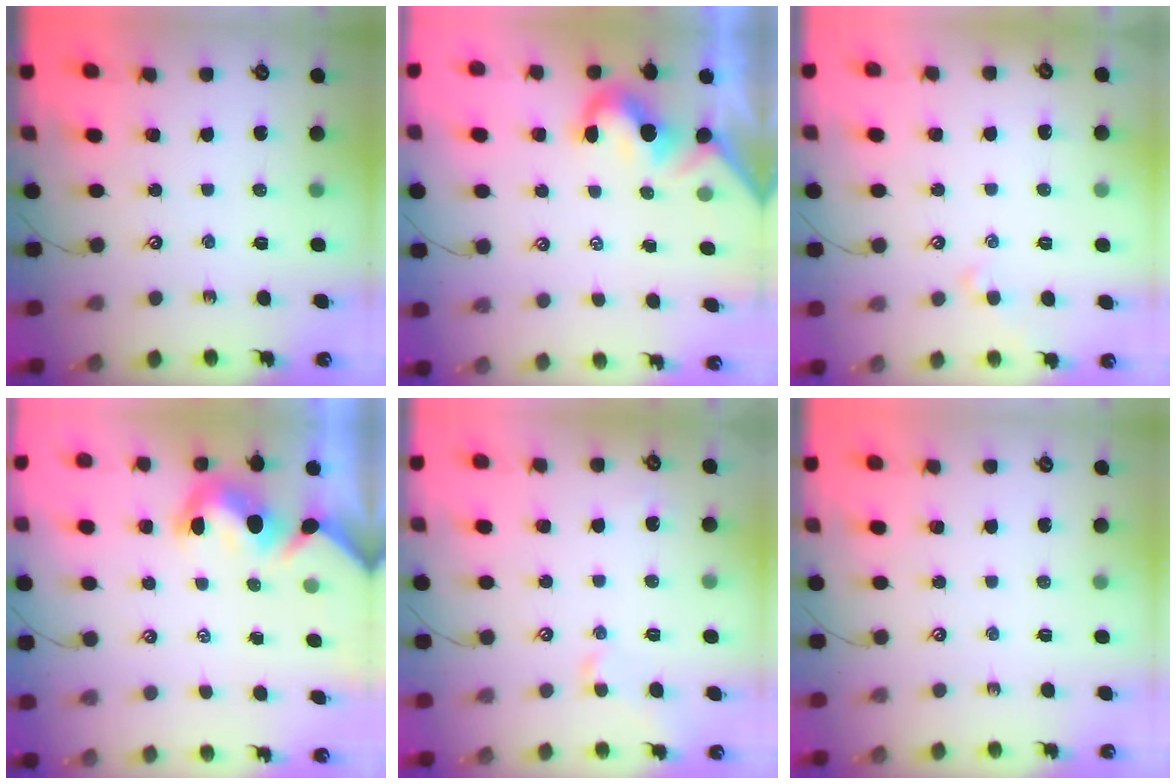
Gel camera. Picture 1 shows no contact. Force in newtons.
{"total": 1.9, "press": 1.7, "slide": 0.8}
{"total": 1.6, "press": 1.5, "slide": 0.4}
{"total": 3.4, "press": 3.2, "slide": 1.1}
{"total": 1.0, "press": 0.9, "slide": 0.3}
{"total": 0.0}